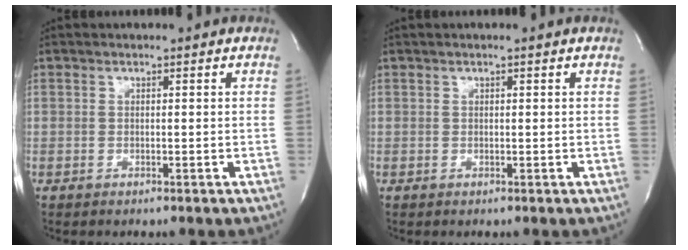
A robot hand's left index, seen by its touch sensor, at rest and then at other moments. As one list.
[{"total": 0.0}]